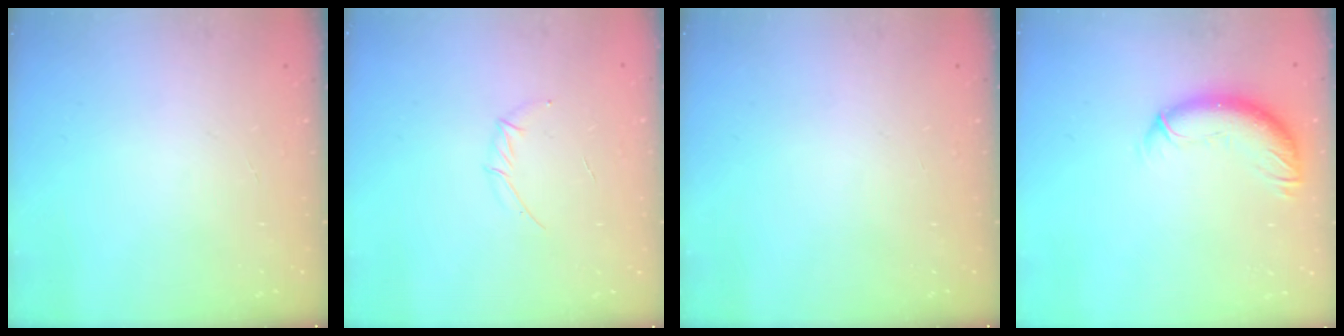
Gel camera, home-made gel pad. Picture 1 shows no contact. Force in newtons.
{"total": 3.7, "press": 3.6, "slide": 0.9}
{"total": 0.0}
{"total": 10.7, "press": 10.6, "slide": 1.7}